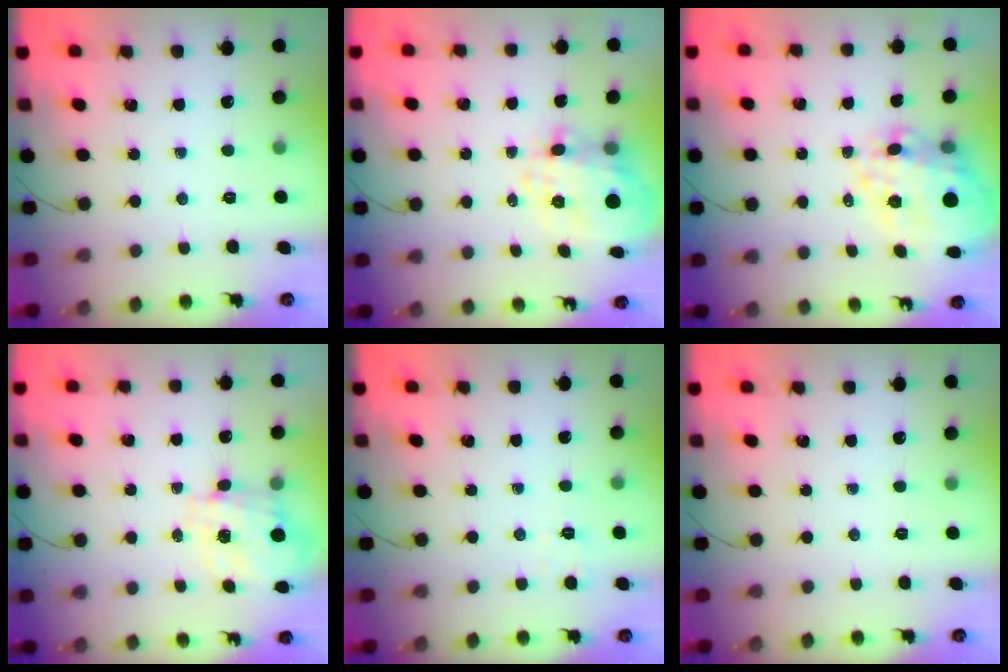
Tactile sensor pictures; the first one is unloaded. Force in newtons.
{"total": 8.0, "press": 7.7, "slide": 2.1}
{"total": 16.1, "press": 15.6, "slide": 4.2}
{"total": 3.4, "press": 3.2, "slide": 1.0}
{"total": 2.0, "press": 1.0, "slide": 1.7}
{"total": 0.0}